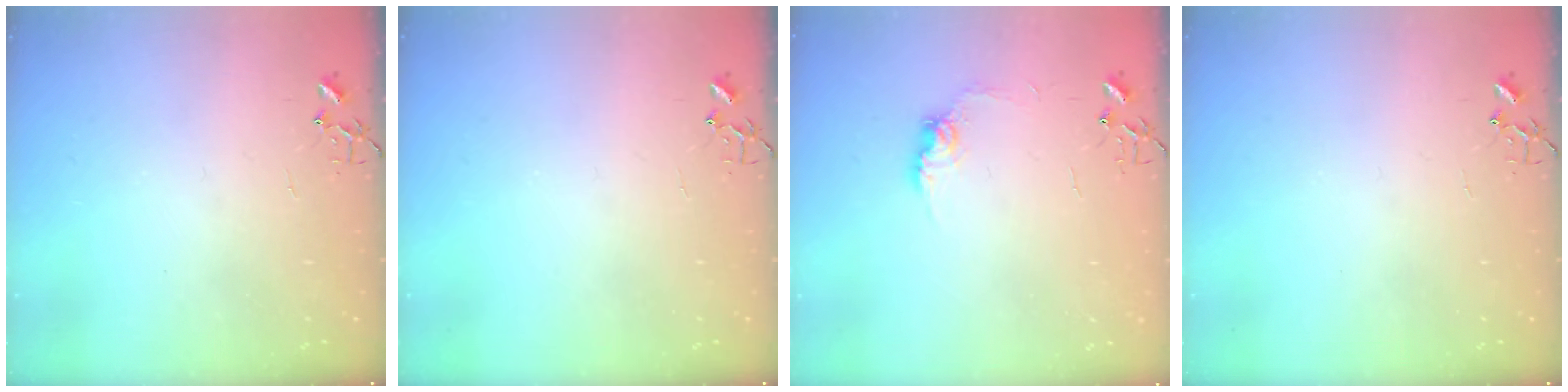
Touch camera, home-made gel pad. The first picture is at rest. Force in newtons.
{"total": 0.0}
{"total": 8.6, "press": 8.6, "slide": 0.4}
{"total": 0.0}